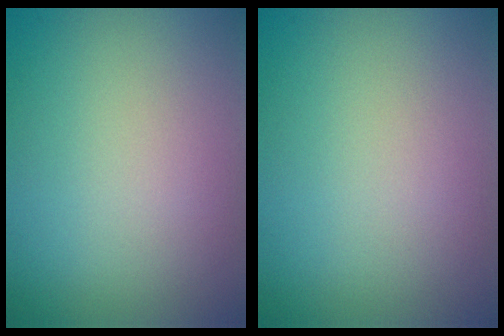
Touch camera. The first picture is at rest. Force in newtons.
{"total": 0.0}